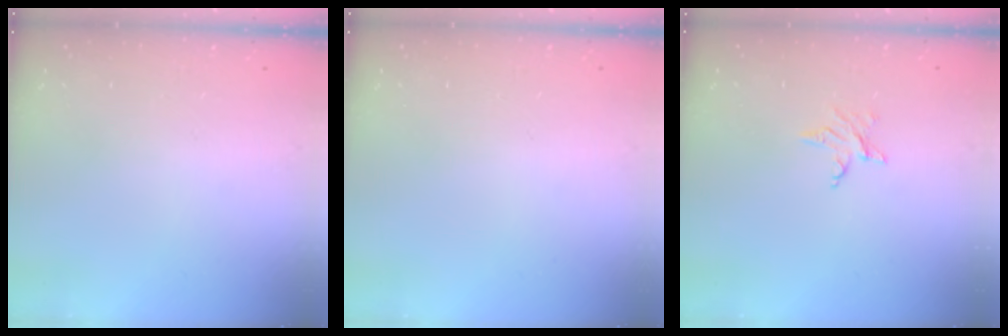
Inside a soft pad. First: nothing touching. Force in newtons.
{"total": 0.0}
{"total": 2.5, "press": 2.5, "slide": 0.4}